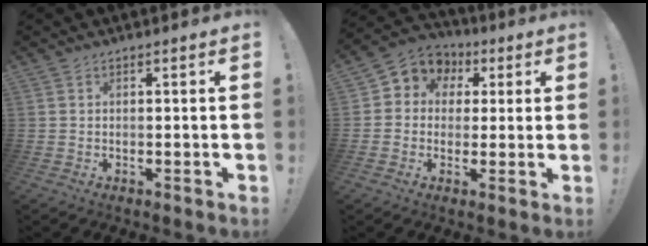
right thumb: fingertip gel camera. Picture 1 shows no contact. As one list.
[{"total": 6.8, "force": [1.3, 6.3, 2.2], "torque": [-0.034, -0.004, 0.030]}]